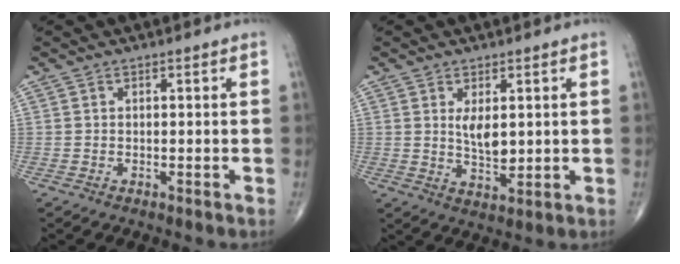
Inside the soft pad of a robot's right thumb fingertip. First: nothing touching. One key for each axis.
{"total": 5.2, "fx": 1.2, "fy": 2.4, "fz": 4.5, "tx": -0.070, "ty": -0.017, "tz": 0.028}